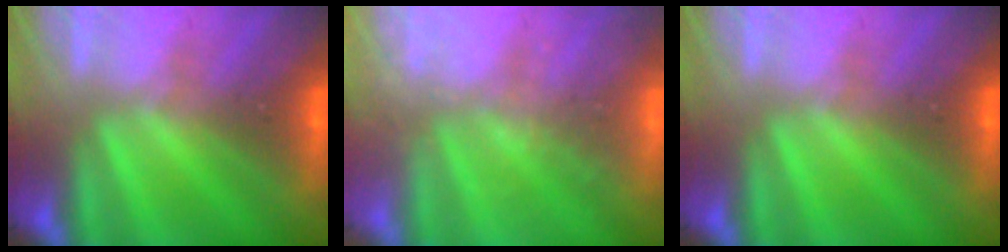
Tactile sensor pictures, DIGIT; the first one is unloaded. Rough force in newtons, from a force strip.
{"total": 1.9}
{"total": 0.0}